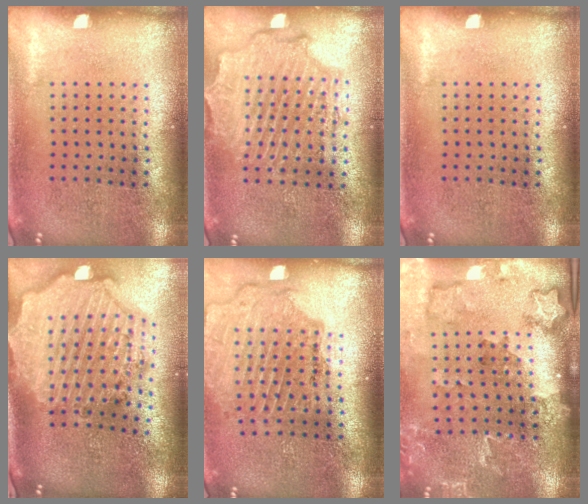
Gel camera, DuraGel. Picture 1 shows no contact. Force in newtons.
{"total": 2.2, "press": 2.1, "slide": 0.5}
{"total": 0.0}
{"total": 3.7, "press": 3.0, "slide": 2.1}
{"total": 1.6, "press": 1.6, "slide": 0.2}
{"total": 1.8, "press": 1.7, "slide": 0.4}